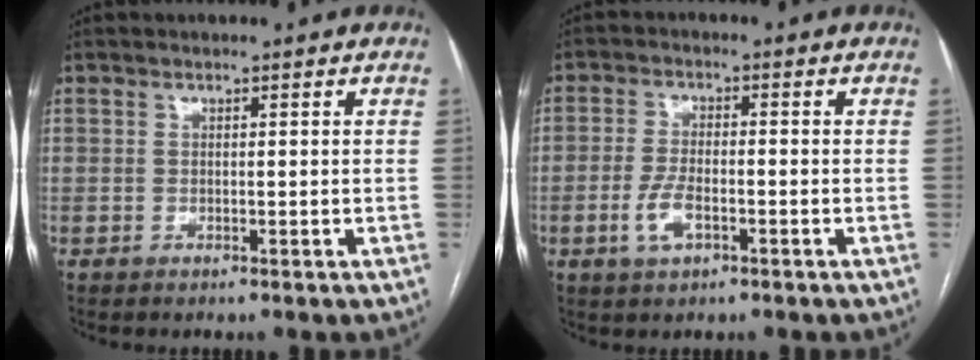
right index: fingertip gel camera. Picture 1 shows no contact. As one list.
[{"total": 4.6, "force": [-1.8, 1.9, 3.8], "torque": [-0.081, -0.001, -0.032]}]